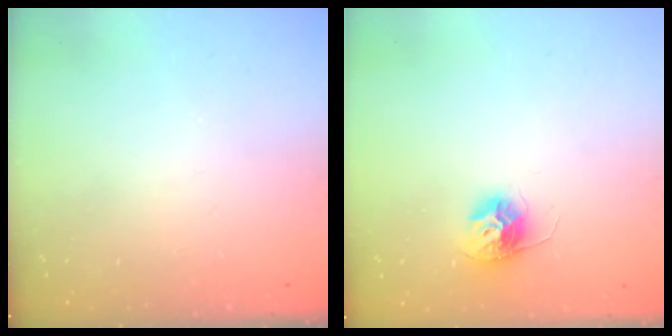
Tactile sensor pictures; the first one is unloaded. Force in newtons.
{"total": 10.7, "press": 10.7, "slide": 0.7}